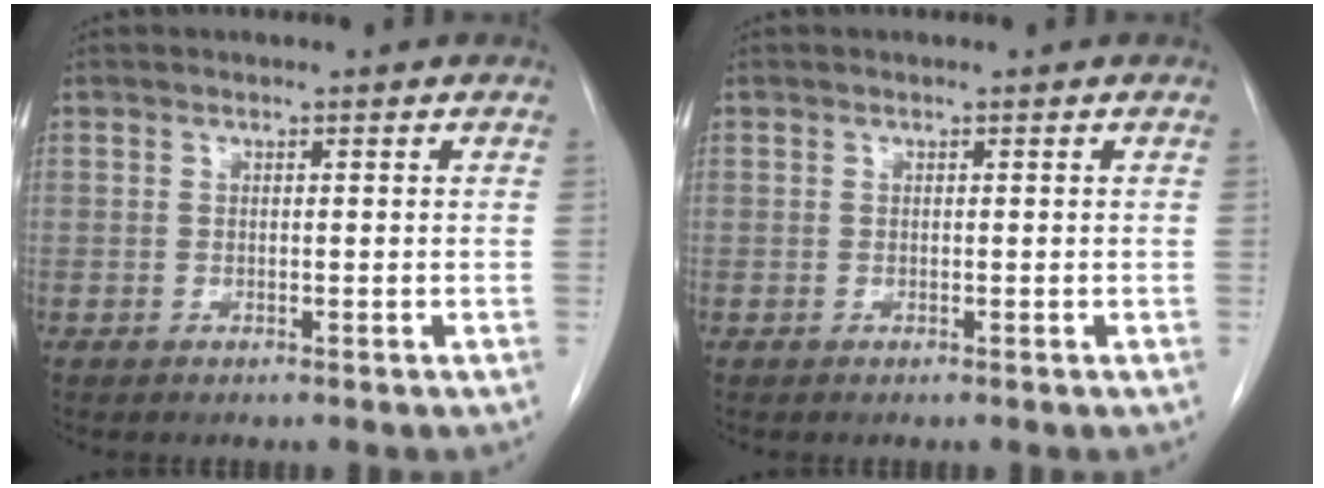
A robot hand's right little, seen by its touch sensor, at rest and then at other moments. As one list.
[{"total": 0.0}]